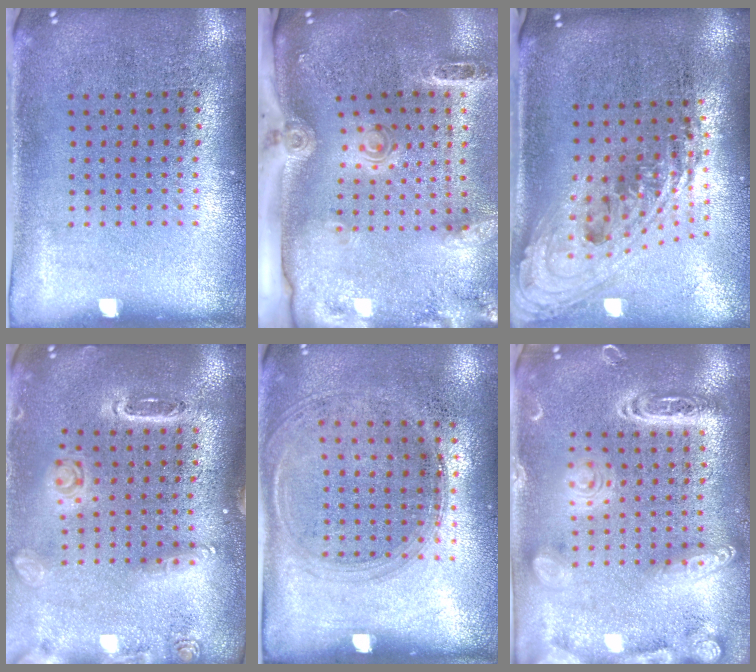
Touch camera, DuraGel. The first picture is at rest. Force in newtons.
{"total": 2.9, "press": 2.1, "slide": 2.1}
{"total": 2.4, "press": 1.8, "slide": 1.6}
{"total": 1.5, "press": 1.5, "slide": 0.1}
{"total": 1.4, "press": 1.2, "slide": 0.6}
{"total": 4.1, "press": 4.1, "slide": 0.3}